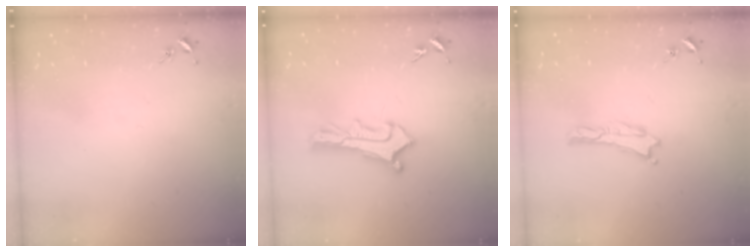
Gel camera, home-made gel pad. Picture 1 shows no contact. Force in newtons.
{"total": 2.9, "press": 2.9, "slide": 0.3}
{"total": 0.0}